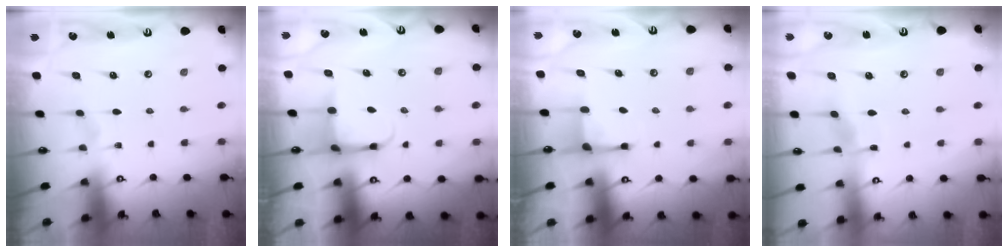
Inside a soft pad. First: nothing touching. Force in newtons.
{"total": 4.2, "press": 4.1, "slide": 1.1}
{"total": 3.0, "press": 3.0, "slide": 0.4}
{"total": 4.3, "press": 4.3, "slide": 0.4}